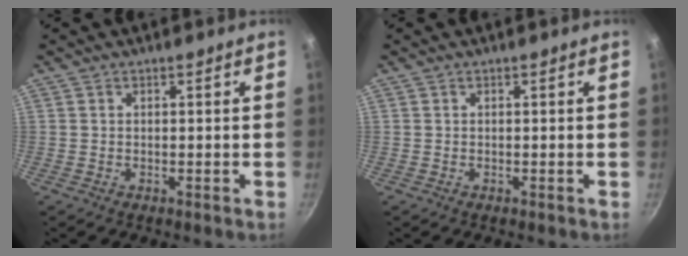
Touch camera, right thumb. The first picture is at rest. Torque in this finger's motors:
{"motor_torque": [-0.06, 0.29, 0.14, -0.14, 0.03]}